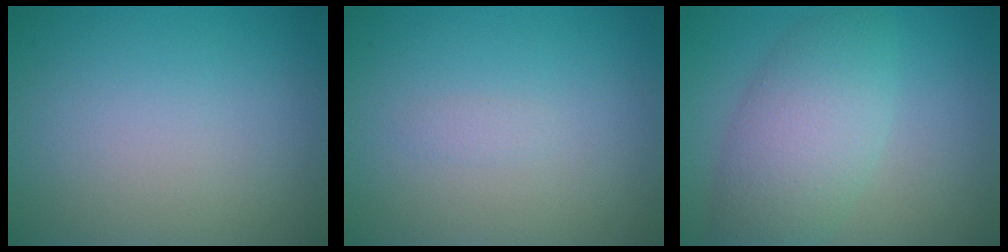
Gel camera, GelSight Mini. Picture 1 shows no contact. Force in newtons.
{"total": 0.5, "press": 0.5, "slide": 0.0}
{"total": 6.1, "press": 6.1, "slide": 0.1}